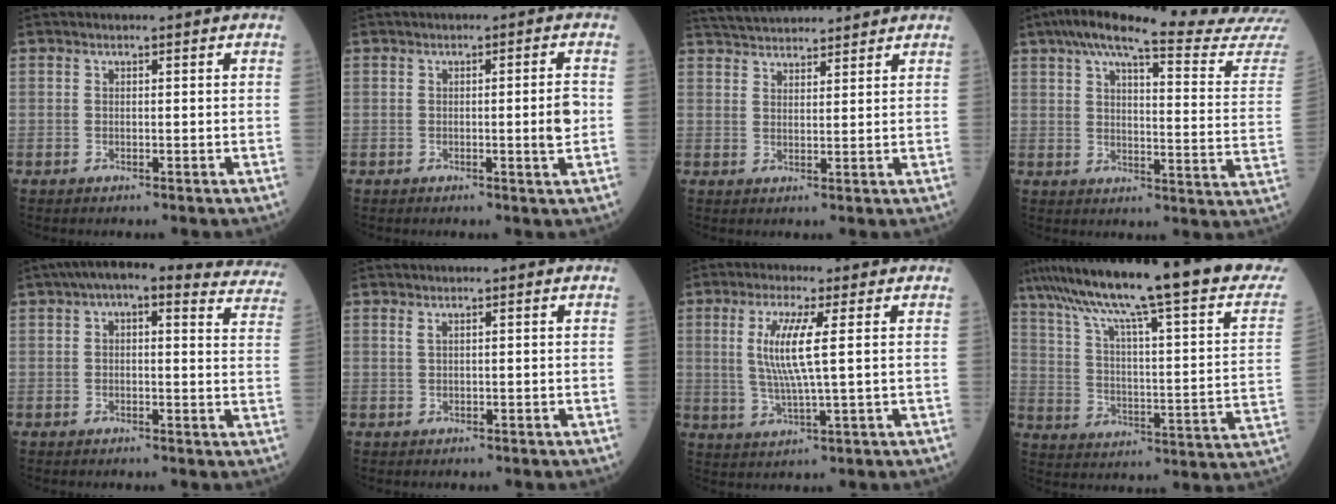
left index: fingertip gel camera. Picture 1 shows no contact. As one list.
[{"total": 3.0, "force": [-0.5, -0.4, 3.0], "torque": [-0.042, -0.007, -0.009]}, {"total": 10.8, "force": [10.2, 1.8, 3.1], "torque": [-0.053, 0.031, 0.158]}, {"total": 23.5, "force": [21.2, -1.3, 10.1], "torque": [-0.149, -0.082, 0.259]}, {"total": 18.2, "force": [15.4, 5.5, 8.0], "torque": [-0.077, 0.031, 0.159]}, {"total": 0.6, "force": [0.2, 0.0, 0.5], "torque": [-0.013, 0.000, 0.005]}, {"total": 7.3, "force": [1.3, -0.2, 7.1], "torque": [-0.156, -0.008, 0.023]}, {"total": 30.0, "force": [23.4, 1.7, 18.8], "torque": [-0.291, -0.028, 0.320]}]